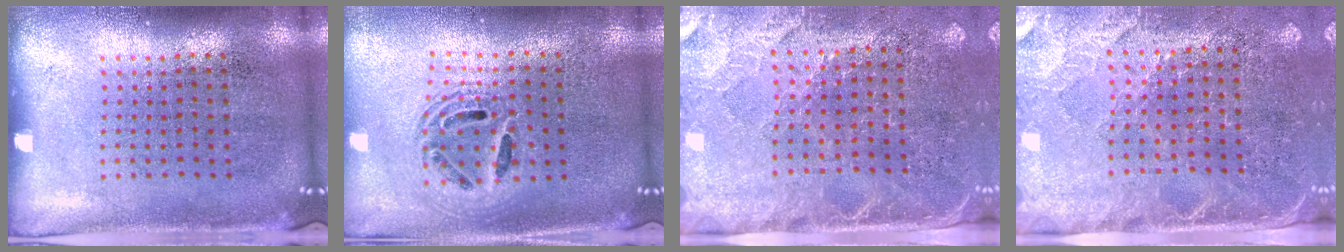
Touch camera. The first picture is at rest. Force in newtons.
{"total": 1.7, "press": 1.5, "slide": 1.0}
{"total": 2.8, "press": 2.6, "slide": 1.1}
{"total": 2.8, "press": 2.6, "slide": 1.1}